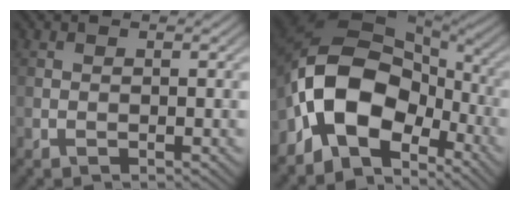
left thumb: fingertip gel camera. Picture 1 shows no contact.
{"total": 14.0, "force": [-5.2, 8.7, 9.6], "torque": [-0.178, 0.004, -0.117]}